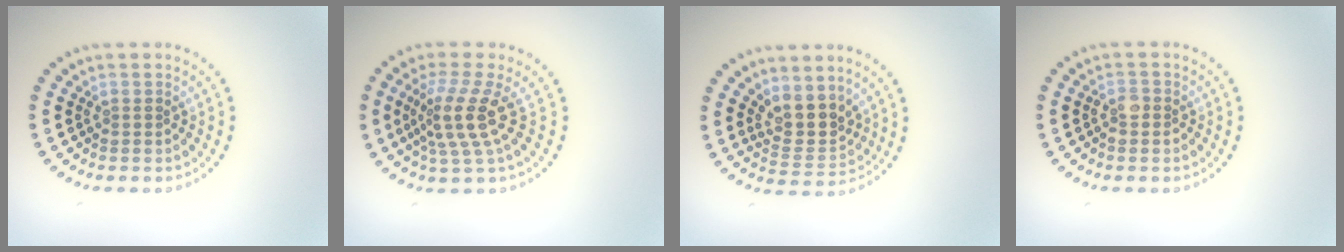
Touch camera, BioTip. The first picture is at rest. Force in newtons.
{"total": 4.0, "press": 3.1, "slide": 2.6}
{"total": 3.5, "press": 3.0, "slide": 1.8}
{"total": 1.4, "press": 1.3, "slide": 0.6}